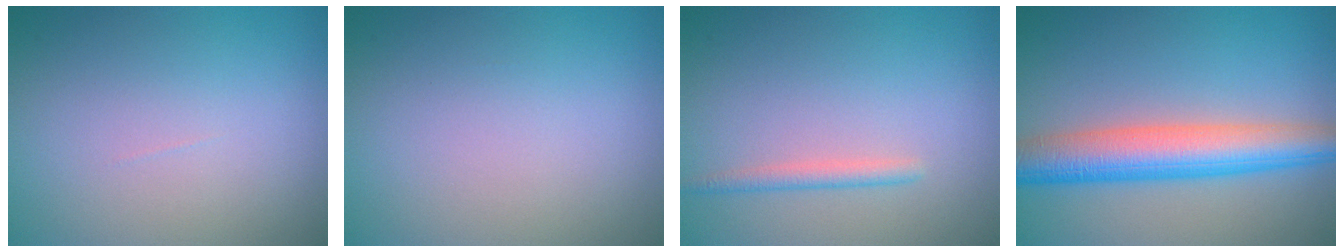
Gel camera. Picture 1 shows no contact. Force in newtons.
{"total": 0.0}
{"total": 1.4, "press": 1.4, "slide": 0.2}
{"total": 7.0, "press": 7.0, "slide": 0.2}